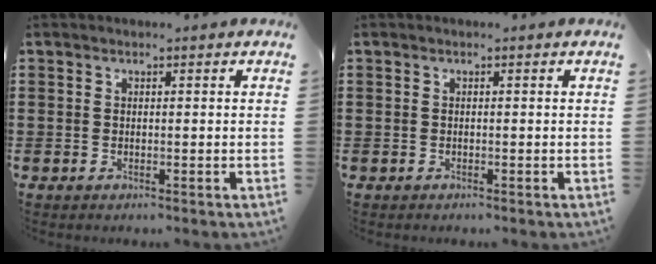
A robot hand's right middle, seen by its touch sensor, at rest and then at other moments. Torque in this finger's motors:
{"motor_torque": [0.20, -0.27, 0.00, -0.01]}